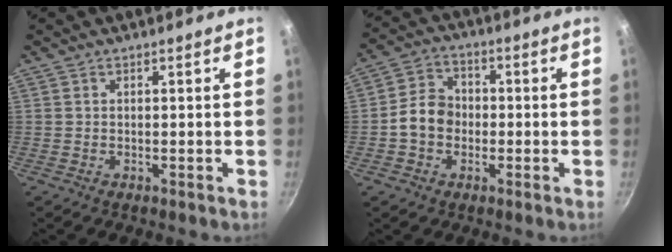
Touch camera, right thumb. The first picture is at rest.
{"total": 7.4, "force": [-1.2, 6.1, 4.1], "torque": [-0.041, 0.024, -0.034]}